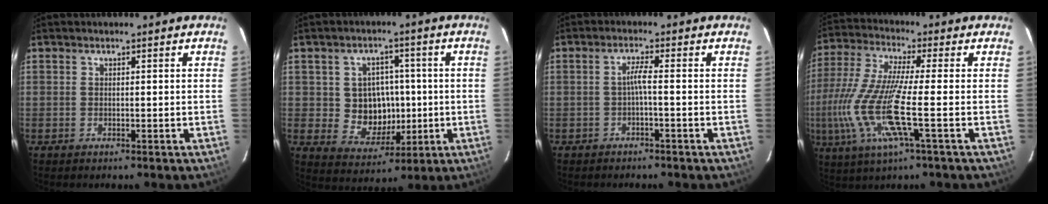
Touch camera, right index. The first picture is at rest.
{"total": 9.0, "force": [-0.2, 8.2, 3.7], "torque": [-0.081, 0.012, 0.012]}
{"total": 1.9, "force": [-0.7, -0.4, 1.7], "torque": [-0.033, 0.003, -0.012]}
{"total": 15.6, "force": [-4.3, 1.2, 14.9], "torque": [-0.310, -0.021, -0.083]}